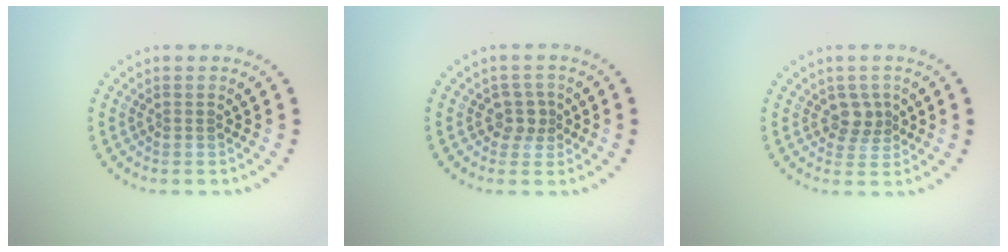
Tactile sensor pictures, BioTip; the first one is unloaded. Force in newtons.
{"total": 1.9, "press": 1.6, "slide": 0.9}
{"total": 2.1, "press": 1.7, "slide": 1.1}